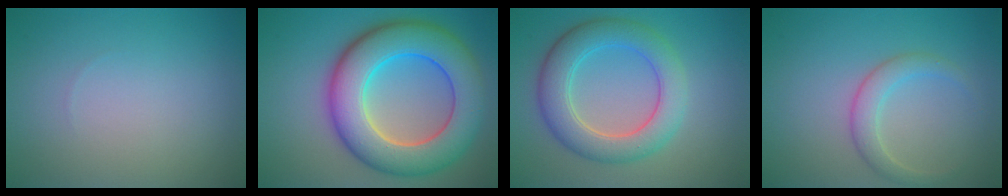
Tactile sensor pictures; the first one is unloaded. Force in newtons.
{"total": 11.0, "press": 11.0, "slide": 0.6}
{"total": 5.9, "press": 5.9, "slide": 0.4}
{"total": 2.4, "press": 2.4, "slide": 0.1}